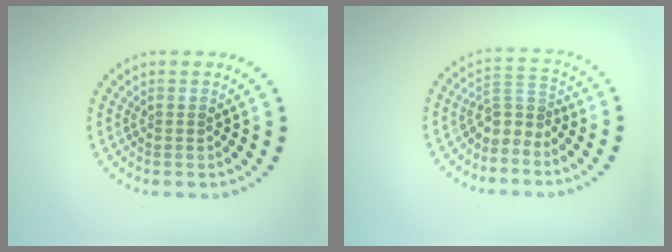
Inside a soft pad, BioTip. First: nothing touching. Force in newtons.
{"total": 2.6, "press": 1.8, "slide": 1.8}